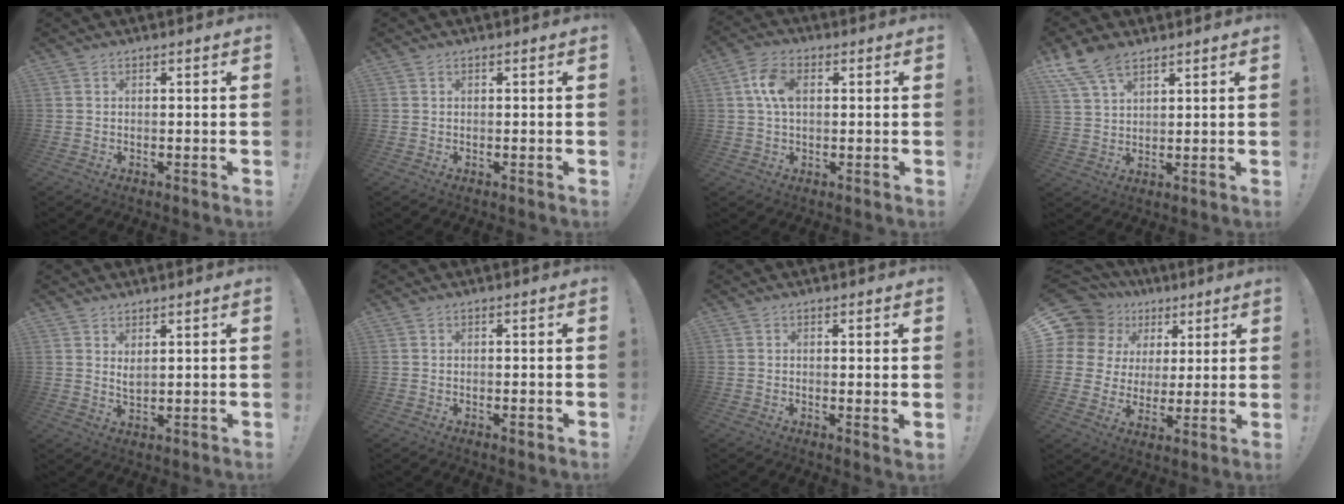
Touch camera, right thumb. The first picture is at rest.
{"total": 0.0}
{"total": 8.5, "force": [1.5, 5.5, 6.4], "torque": [-0.119, 0.009, 0.028]}
{"total": 9.6, "force": [6.6, 4.8, 5.1], "torque": [-0.094, -0.026, 0.131]}
{"total": 2.8, "force": [2.2, 0.6, 1.6], "torque": [-0.022, -0.016, 0.037]}
{"total": 1.2, "force": [-0.6, 0.1, 1.0], "torque": [-0.007, -0.002, -0.011]}
{"total": 1.9, "force": [0.6, -0.2, 1.8], "torque": [-0.015, -0.009, 0.008]}
{"total": 11.4, "force": [5.4, 9.1, 4.0], "torque": [-0.071, -0.035, 0.116]}